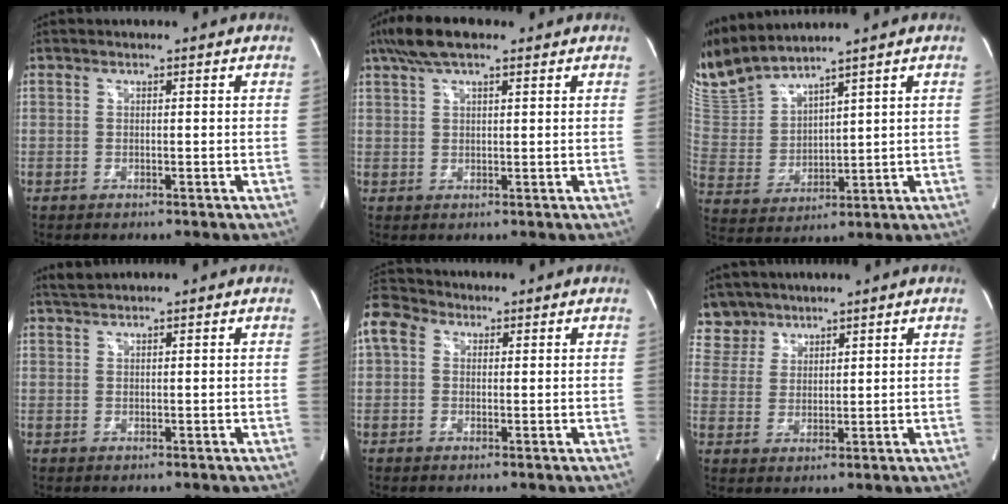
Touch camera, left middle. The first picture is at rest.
{"total": 7.2, "force": [5.0, 2.0, 4.7], "torque": [-0.100, 0.025, 0.091]}
{"total": 11.1, "force": [10.5, 0.2, 3.8], "torque": [-0.099, 0.001, 0.229]}
{"total": 1.7, "force": [1.6, -0.2, 0.4], "torque": [-0.014, 0.012, 0.037]}
{"total": 8.7, "force": [3.3, 6.7, 4.4], "torque": [-0.114, 0.047, 0.062]}
{"total": 5.4, "force": [4.6, 2.9, -0.5], "torque": [0.014, 0.005, 0.095]}